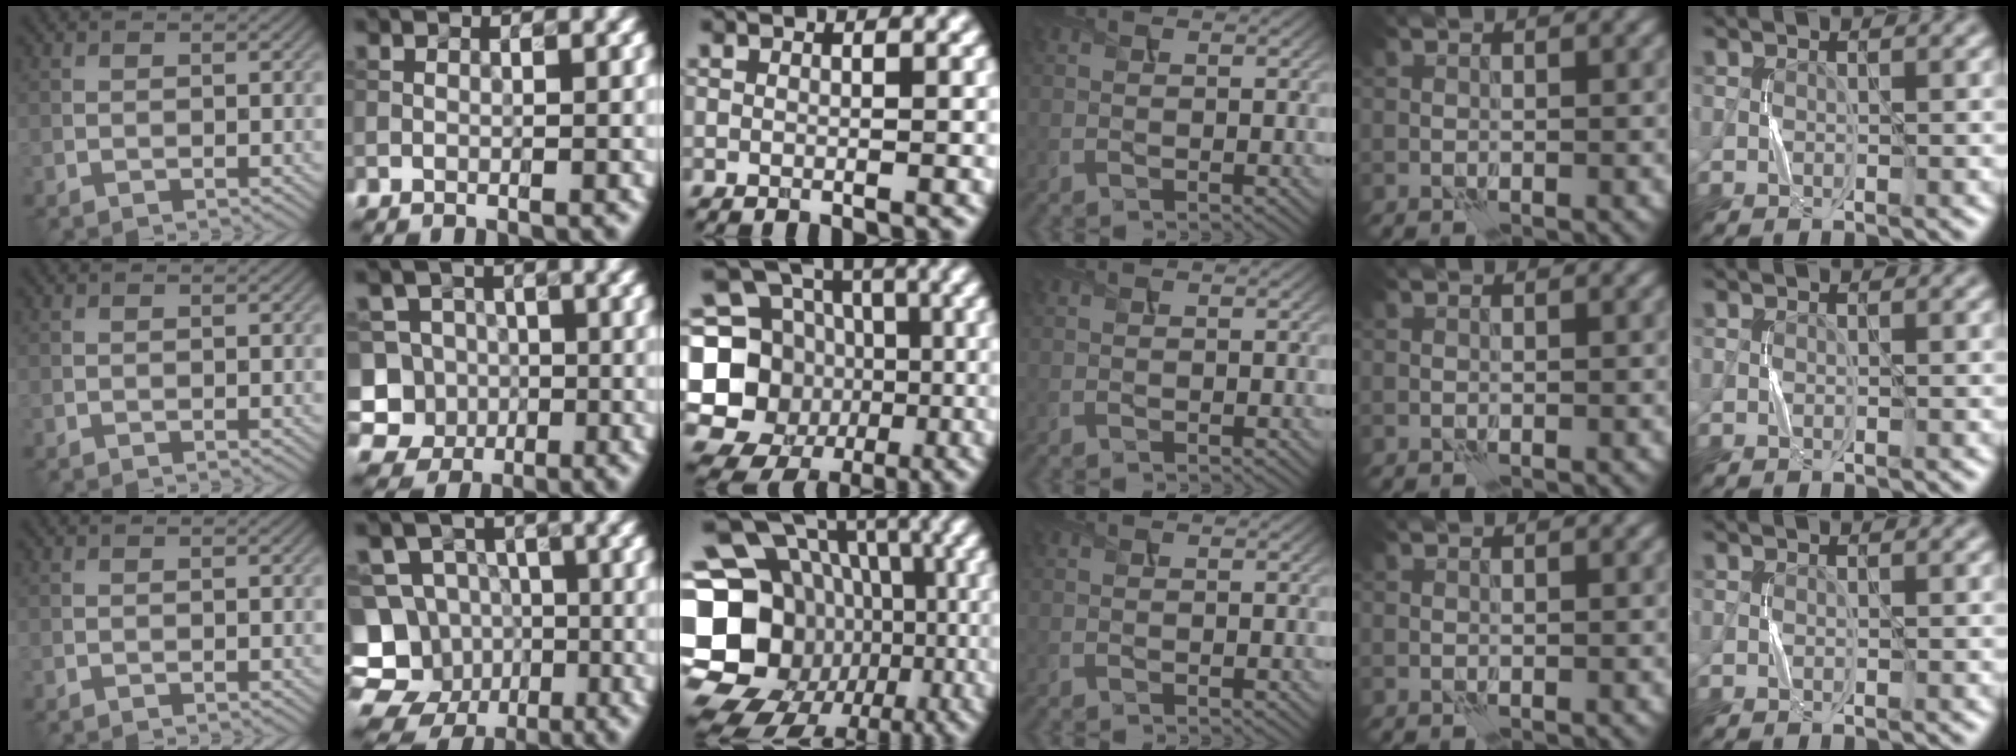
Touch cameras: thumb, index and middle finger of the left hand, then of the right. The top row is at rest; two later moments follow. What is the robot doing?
{"motion": "press", "object": "button"}